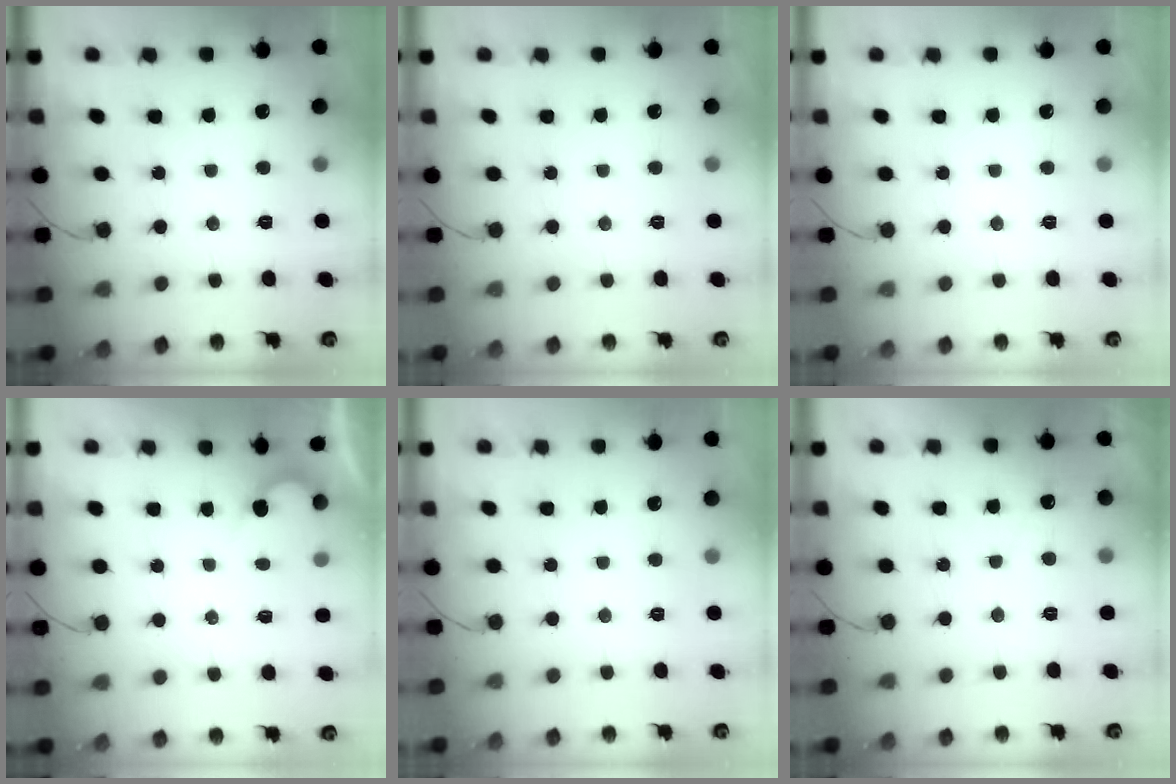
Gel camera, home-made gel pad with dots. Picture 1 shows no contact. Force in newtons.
{"total": 0.0}
{"total": 0.0}
{"total": 2.1, "press": 2.1, "slide": 0.1}
{"total": 0.0}
{"total": 2.2, "press": 2.2, "slide": 0.1}